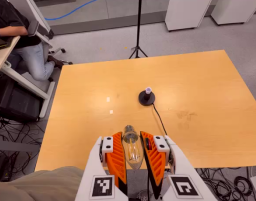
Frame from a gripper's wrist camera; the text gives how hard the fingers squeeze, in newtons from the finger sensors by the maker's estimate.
{"total": 21.4, "left": 22.9, "right": 20.0}